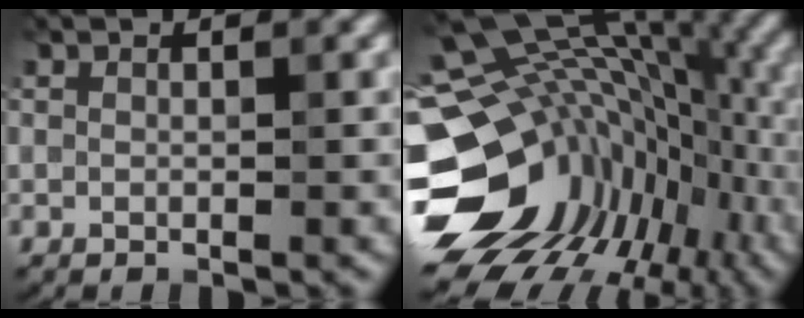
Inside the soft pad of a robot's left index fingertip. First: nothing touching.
{"total": 15.4, "force": [-4.8, 11.6, 8.9], "torque": [-0.183, -0.023, 0.002]}